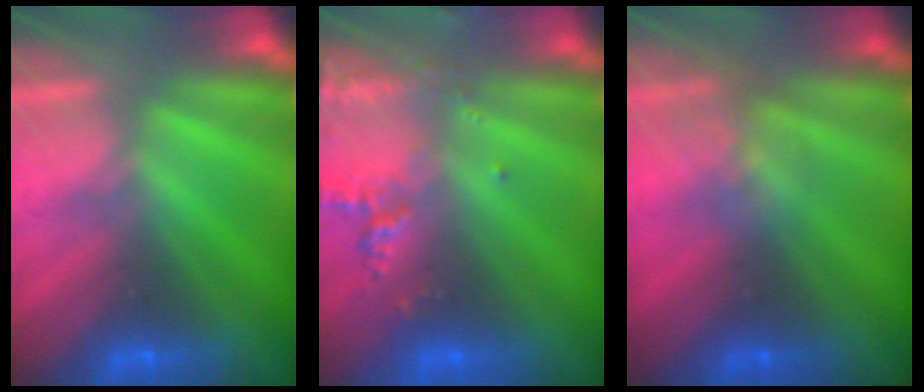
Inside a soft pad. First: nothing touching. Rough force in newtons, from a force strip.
{"total": 2.4}
{"total": 2.6}